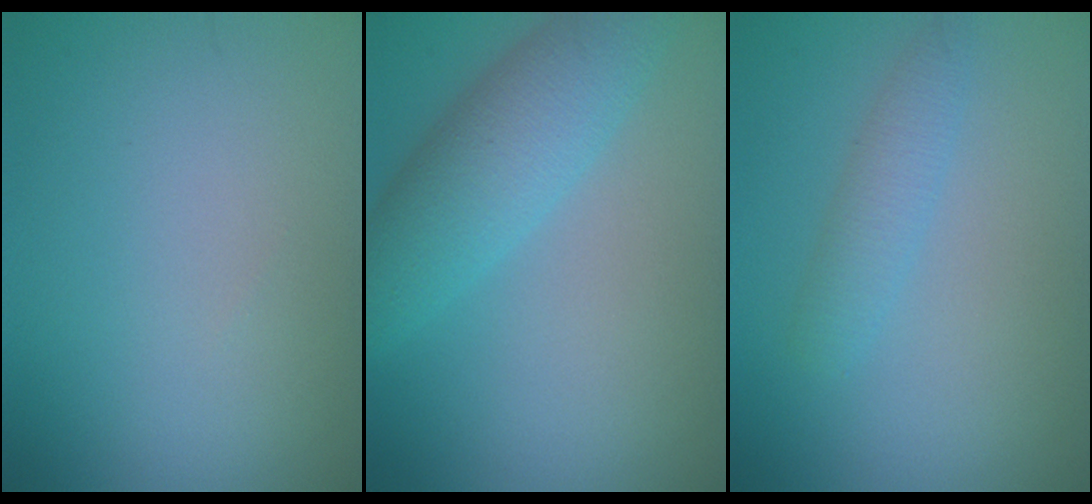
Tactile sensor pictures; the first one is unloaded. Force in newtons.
{"total": 5.1, "press": 5.1, "slide": 0.2}
{"total": 2.0, "press": 2.0, "slide": 0.1}